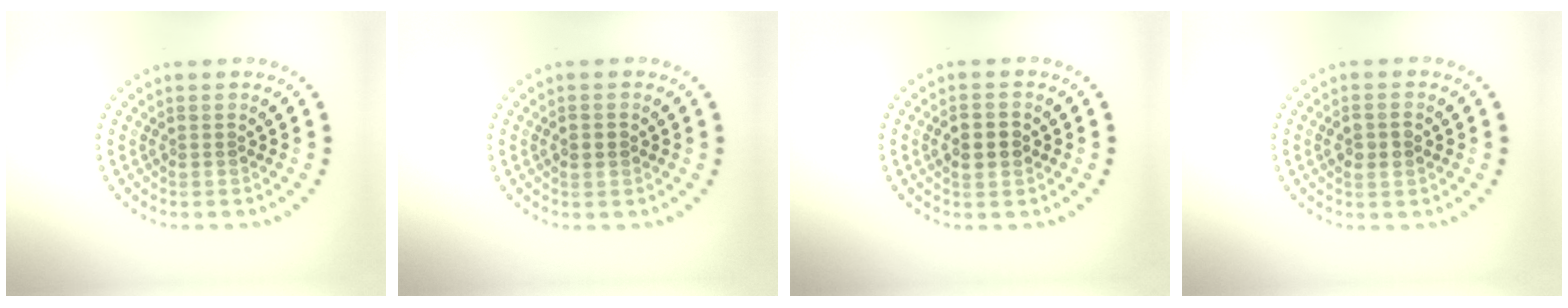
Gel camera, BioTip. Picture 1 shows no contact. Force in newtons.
{"total": 1.8, "press": 1.8, "slide": 0.2}
{"total": 2.5, "press": 2.5, "slide": 0.1}
{"total": 2.1, "press": 2.0, "slide": 0.4}